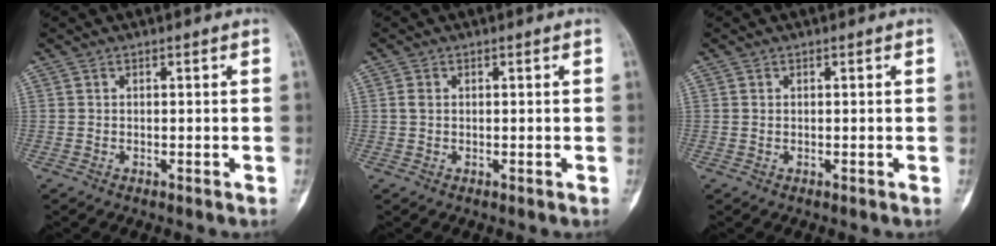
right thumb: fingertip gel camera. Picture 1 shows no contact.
{"total": 1.3, "force": [0.2, 0.9, 0.8], "torque": [-0.018, 0.002, 0.003]}
{"total": 0.0}